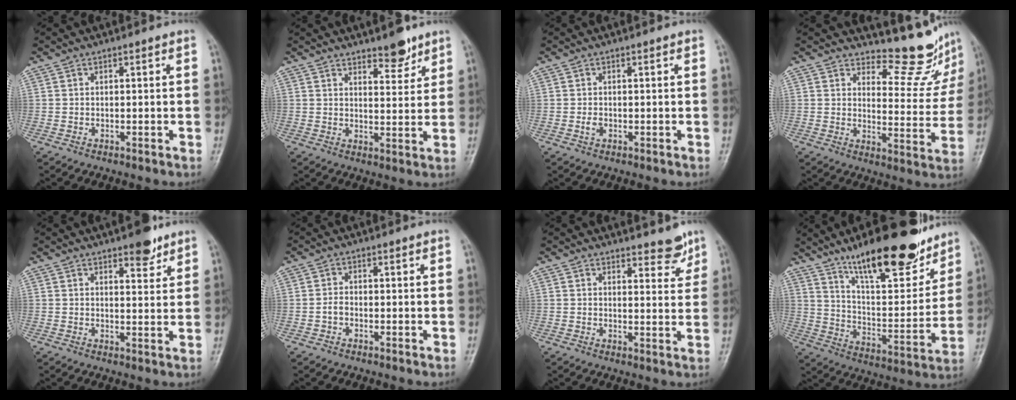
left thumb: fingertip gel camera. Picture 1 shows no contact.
{"total": 5.6, "force": [4.3, 2.0, 3.0], "torque": [-0.021, -0.032, 0.064]}
{"total": 1.2, "force": [-0.3, 0.9, 0.8], "torque": [-0.012, 0.000, -0.005]}
{"total": 11.8, "force": [11.1, 3.2, 2.6], "torque": [-0.004, -0.115, 0.134]}
{"total": 5.1, "force": [3.6, 2.0, 3.1], "torque": [-0.024, -0.021, 0.049]}
{"total": 1.4, "force": [-0.6, 1.0, 0.9], "torque": [-0.014, 0.006, -0.015]}
{"total": 4.3, "force": [3.6, 1.6, 1.9], "torque": [-0.003, -0.028, 0.047]}
{"total": 22.0, "force": [15.7, 6.7, 13.9], "torque": [-0.171, -0.082, 0.258]}